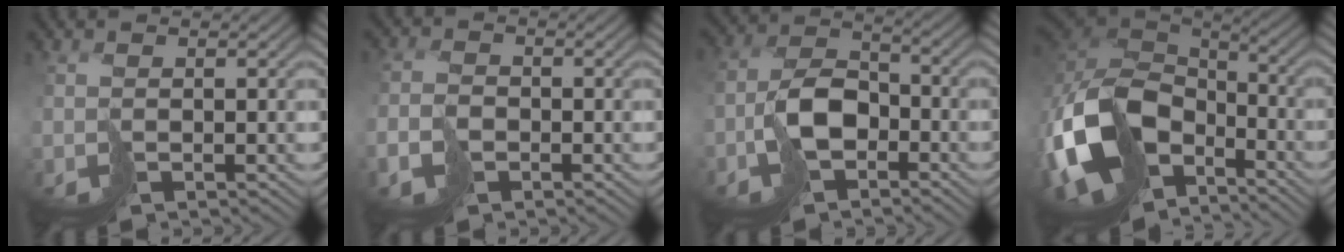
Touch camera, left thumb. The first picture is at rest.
{"total": 3.0, "force": [-1.6, 2.0, 1.5], "torque": [-0.036, -0.004, -0.035]}
{"total": 6.9, "force": [-2.8, 4.4, 4.5], "torque": [-0.096, 0.001, -0.063]}
{"total": 17.4, "force": [-6.0, 12.1, 11.0], "torque": [-0.291, -0.024, -0.111]}